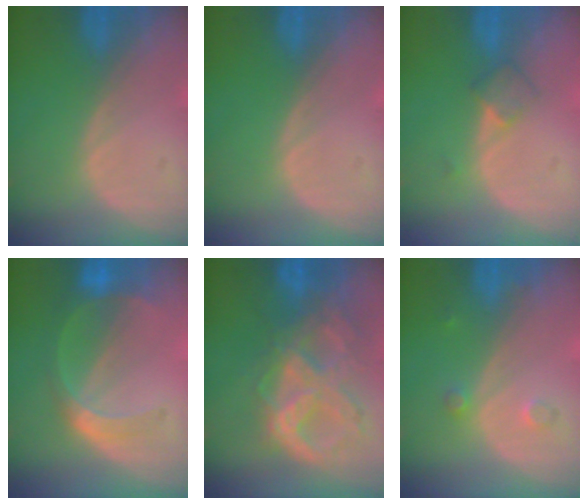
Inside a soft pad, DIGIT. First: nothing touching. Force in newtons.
{"total": 0.0}
{"total": 2.7, "press": 2.4, "slide": 1.1}
{"total": 5.9, "press": 5.4, "slide": 2.4}
{"total": 10.5, "press": 8.8, "slide": 5.7}
{"total": 1.7, "press": 1.7, "slide": 0.3}